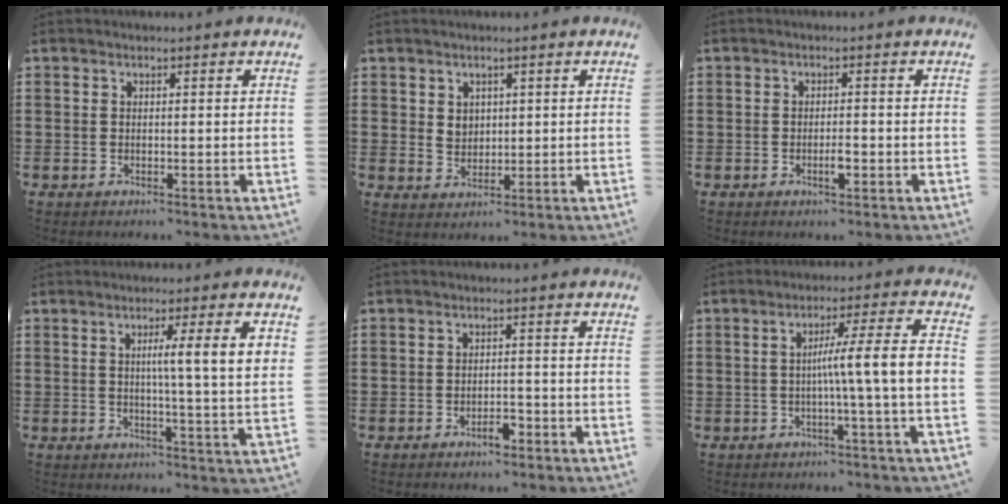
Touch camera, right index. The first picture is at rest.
{"total": 2.4, "force": [1.1, 1.9, 0.9], "torque": [-0.026, 0.006, 0.019]}
{"total": 2.4, "force": [-0.9, 0.7, 2.1], "torque": [-0.037, 0.000, -0.016]}
{"total": 6.0, "force": [1.5, -0.2, 5.8], "torque": [-0.106, -0.008, 0.018]}
{"total": 2.6, "force": [-1.8, 1.0, 1.6], "torque": [-0.030, 0.002, -0.034]}
{"total": 7.5, "force": [-1.0, -0.7, 7.4], "torque": [-0.133, -0.006, -0.024]}